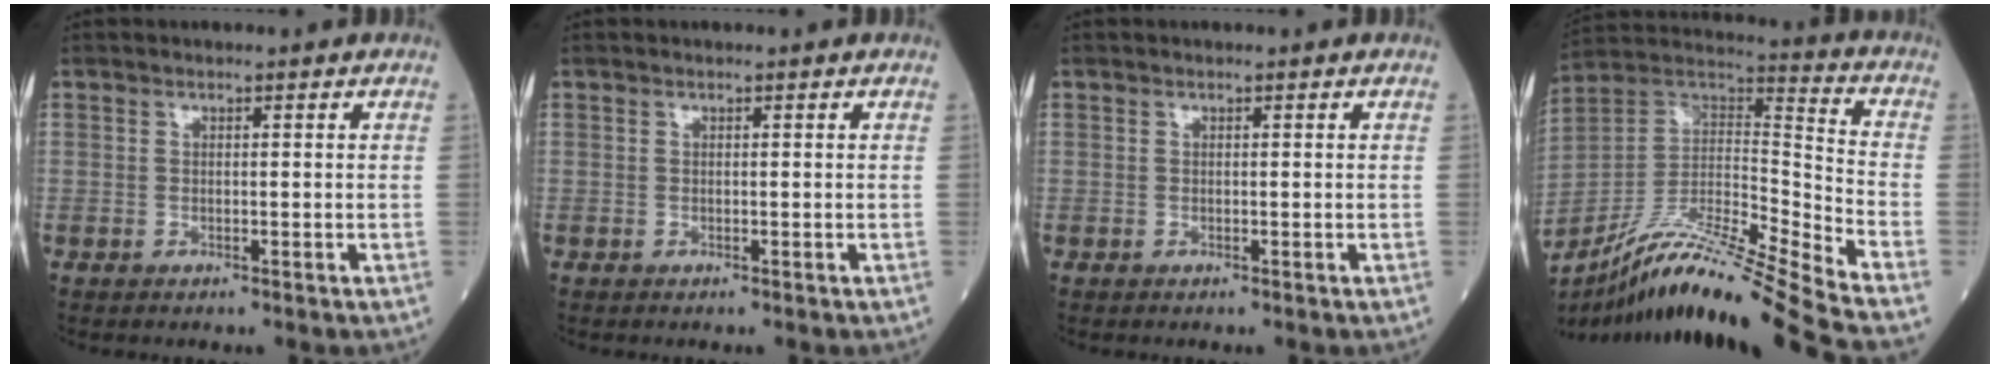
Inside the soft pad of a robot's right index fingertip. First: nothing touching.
{"total": 0.0}
{"total": 0.0}
{"total": 22.1, "force": [-18.5, -2.0, 12.0], "torque": [-0.226, -0.010, -0.336]}